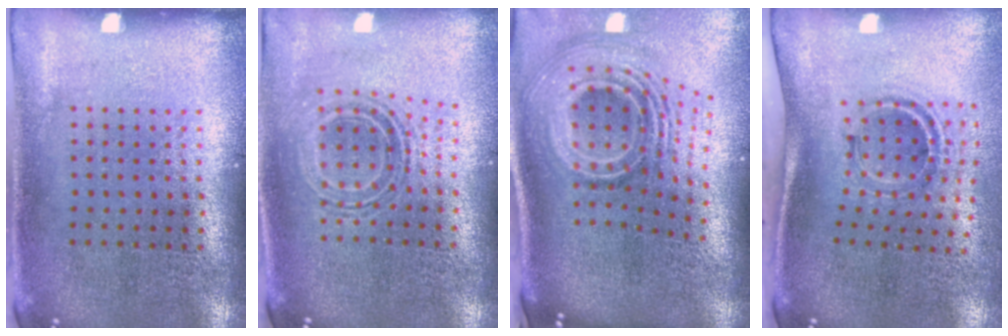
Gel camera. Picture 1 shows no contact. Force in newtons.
{"total": 0.9, "press": 0.8, "slide": 0.3}
{"total": 3.2, "press": 2.0, "slide": 2.4}
{"total": 1.2, "press": 1.0, "slide": 0.7}